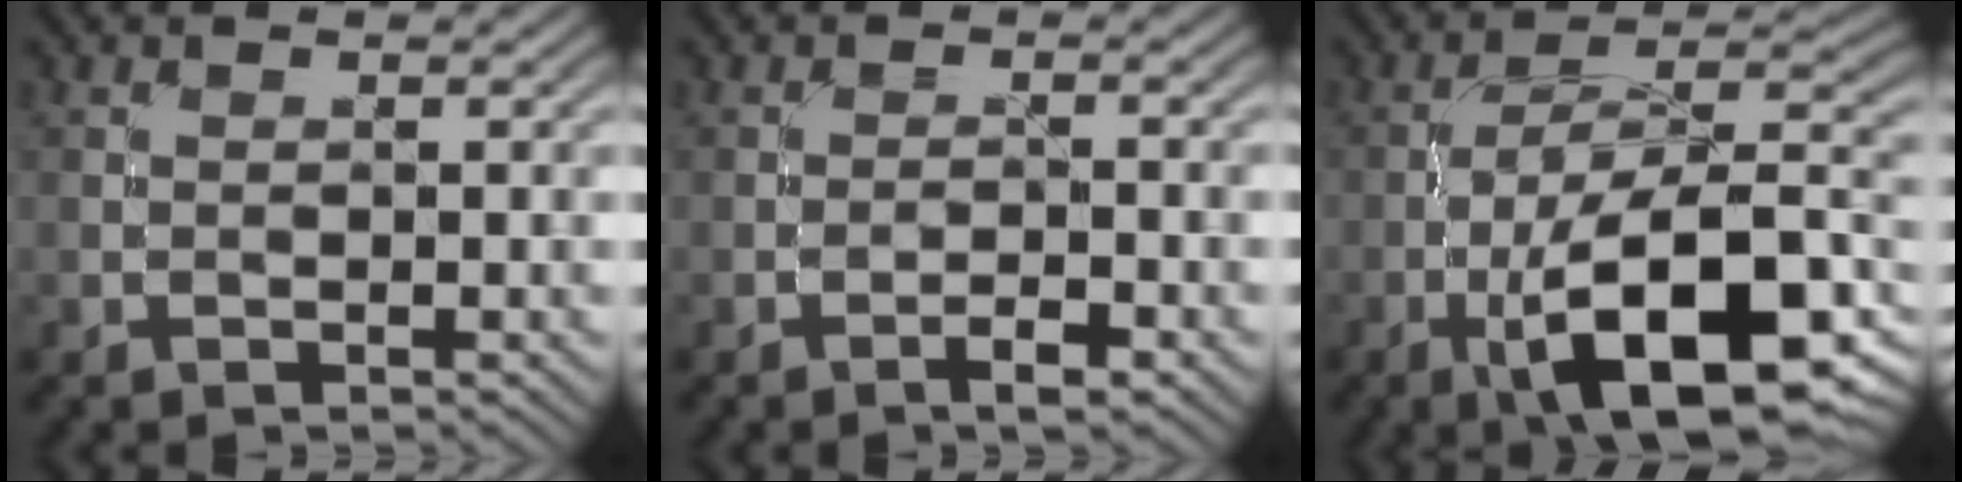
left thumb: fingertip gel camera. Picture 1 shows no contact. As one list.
[{"total": 2.1, "force": [-1.4, 0.4, 1.6], "torque": [-0.031, 0.003, -0.029]}, {"total": 16.1, "force": [-6.8, 5.6, 13.5], "torque": [-0.209, -0.001, -0.118]}]